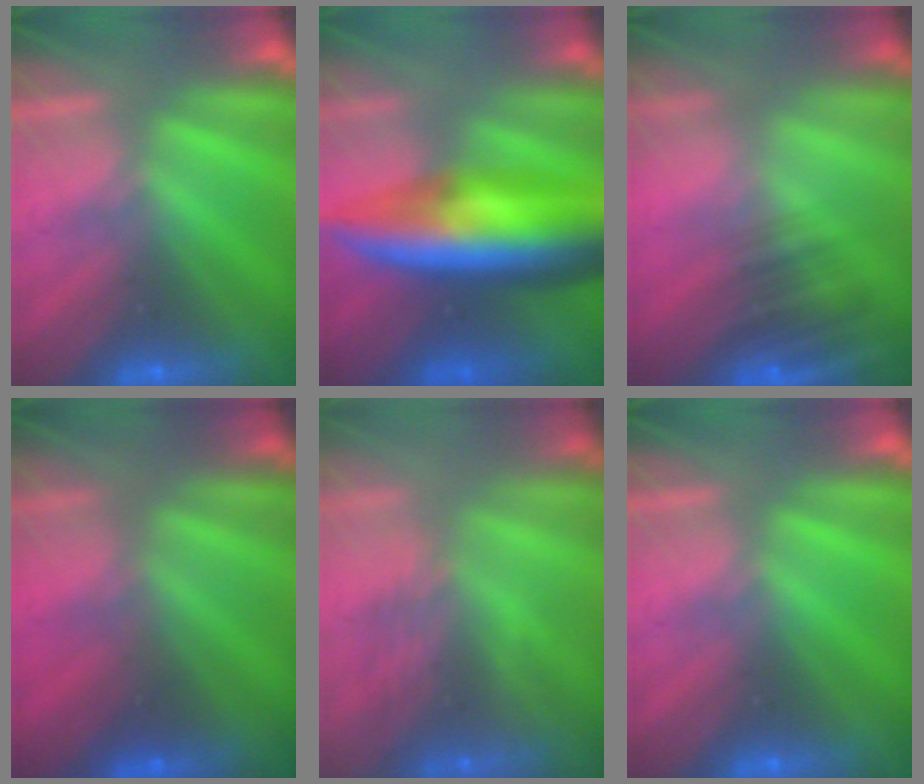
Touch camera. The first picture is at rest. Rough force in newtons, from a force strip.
{"total": 7.8}
{"total": 4.5}
{"total": 1.7}
{"total": 3.0}
{"total": 0.0}